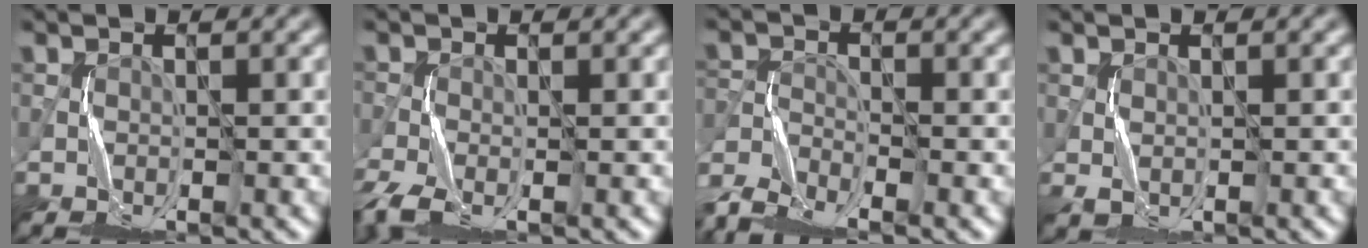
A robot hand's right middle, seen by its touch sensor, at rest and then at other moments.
{"total": 3.6, "force": [-2.5, 1.3, 2.3], "torque": [-0.066, -0.012, -0.055]}
{"total": 5.0, "force": [-4.8, 0.7, 1.5], "torque": [-0.037, -0.019, -0.100]}
{"total": 0.9, "force": [0.3, 0.6, 0.6], "torque": [-0.024, -0.004, 0.011]}